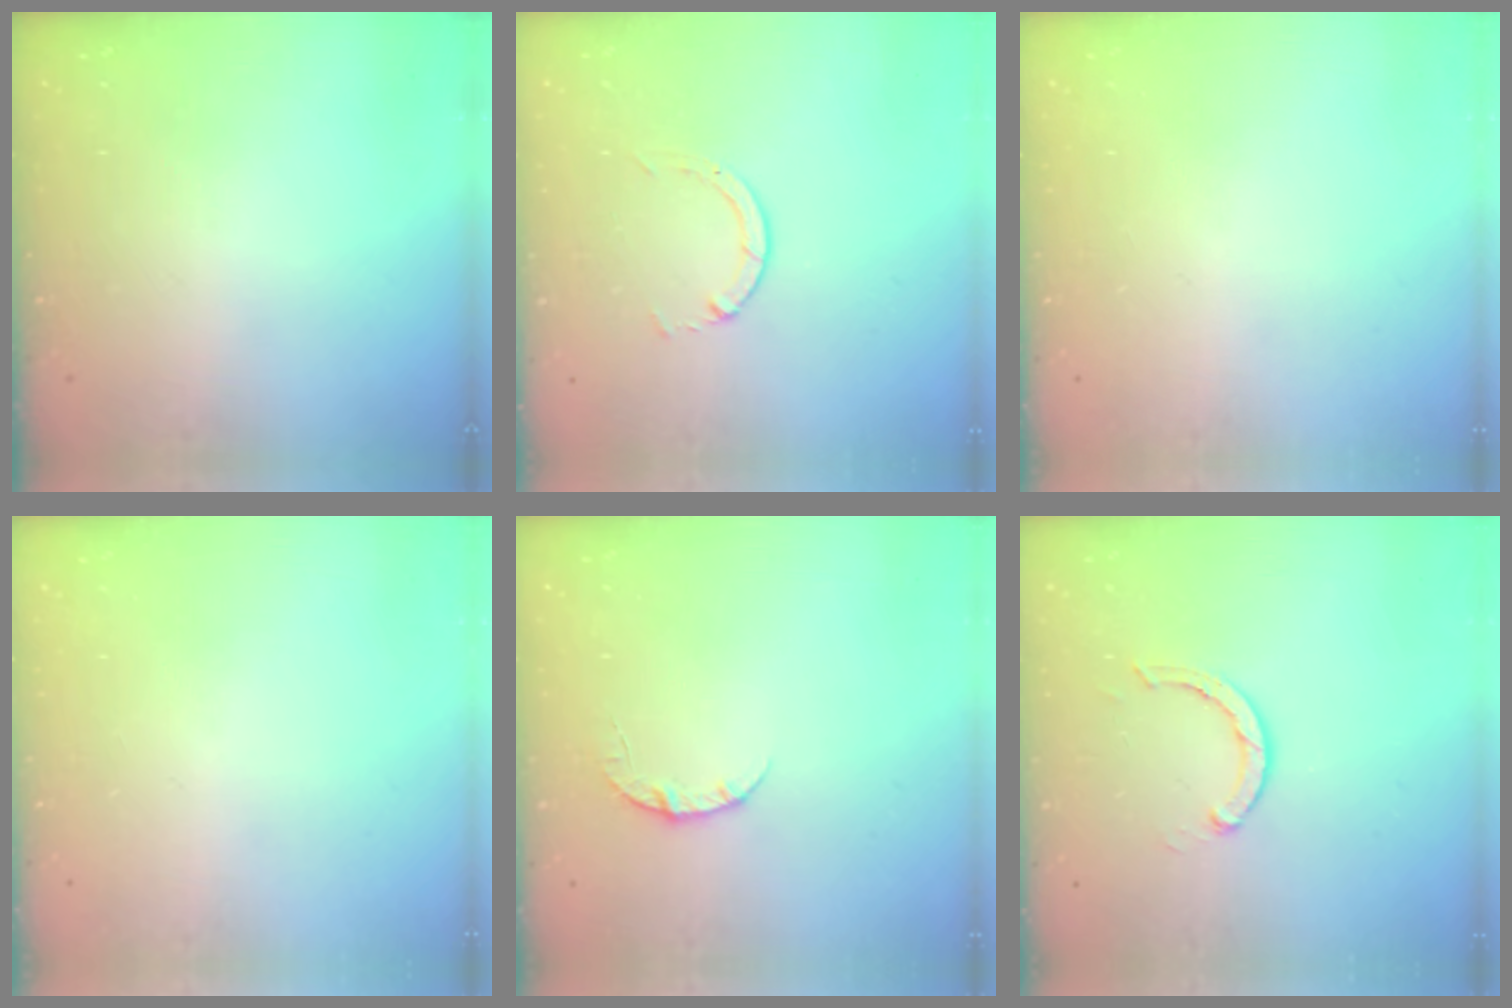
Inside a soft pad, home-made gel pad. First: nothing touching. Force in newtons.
{"total": 1.3, "press": 1.2, "slide": 0.3}
{"total": 0.0}
{"total": 0.0}
{"total": 3.5, "press": 3.5, "slide": 0.4}
{"total": 2.9, "press": 2.8, "slide": 0.5}